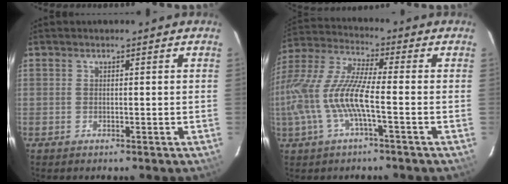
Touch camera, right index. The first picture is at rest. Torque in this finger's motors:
{"motor_torque": [1.54, -0.59, 1.05, 0.21]}